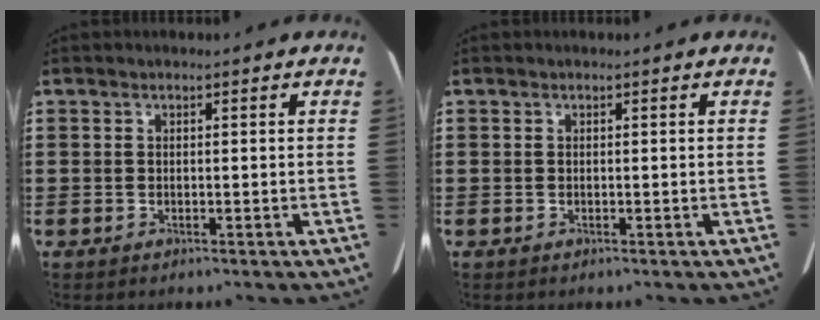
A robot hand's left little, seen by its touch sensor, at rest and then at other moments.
{"total": 0.0}